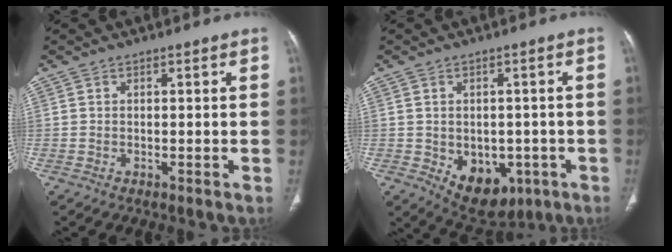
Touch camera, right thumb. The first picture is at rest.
{"total": 10.6, "force": [-3.6, 7.4, 6.7], "torque": [-0.066, 0.009, -0.031]}